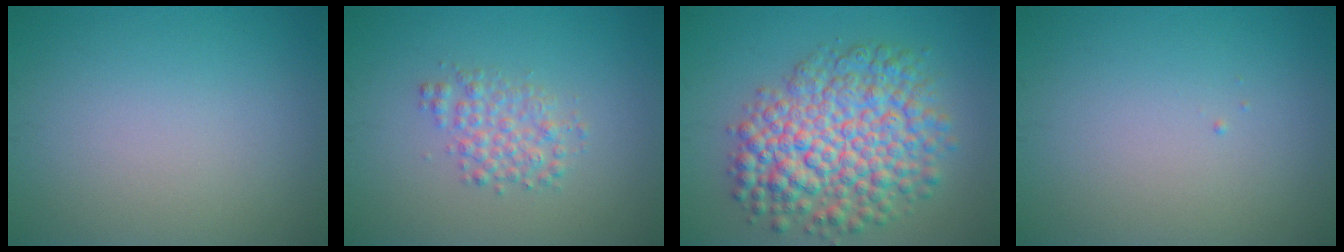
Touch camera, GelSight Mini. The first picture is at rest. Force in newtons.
{"total": 2.6, "press": 2.6, "slide": 0.0}
{"total": 9.4, "press": 9.4, "slide": 0.2}
{"total": 0.0}